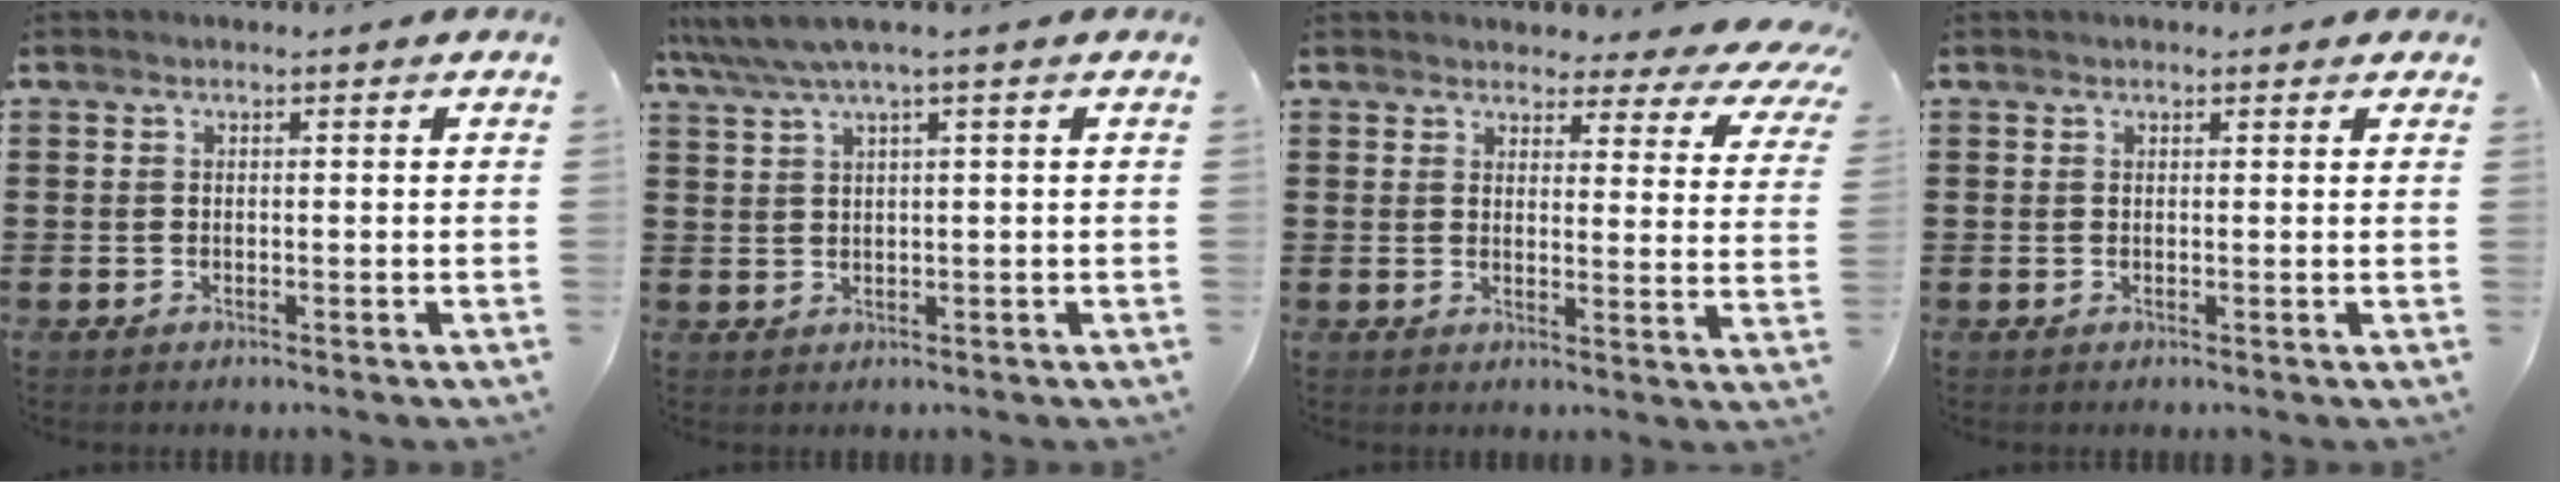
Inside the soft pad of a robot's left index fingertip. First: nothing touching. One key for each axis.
{"total": 3.4, "fx": 1.7, "fy": 0.0, "fz": 2.9, "tx": -0.067, "ty": -0.004, "tz": 0.025}
{"total": 3.8, "fx": 3.5, "fy": 0.8, "fz": 1.2, "tx": -0.032, "ty": -0.018, "tz": 0.060}
{"total": 0.9, "fx": 0.7, "fy": 0.4, "fz": 0.4, "tx": -0.008, "ty": 0.004, "tz": 0.013}